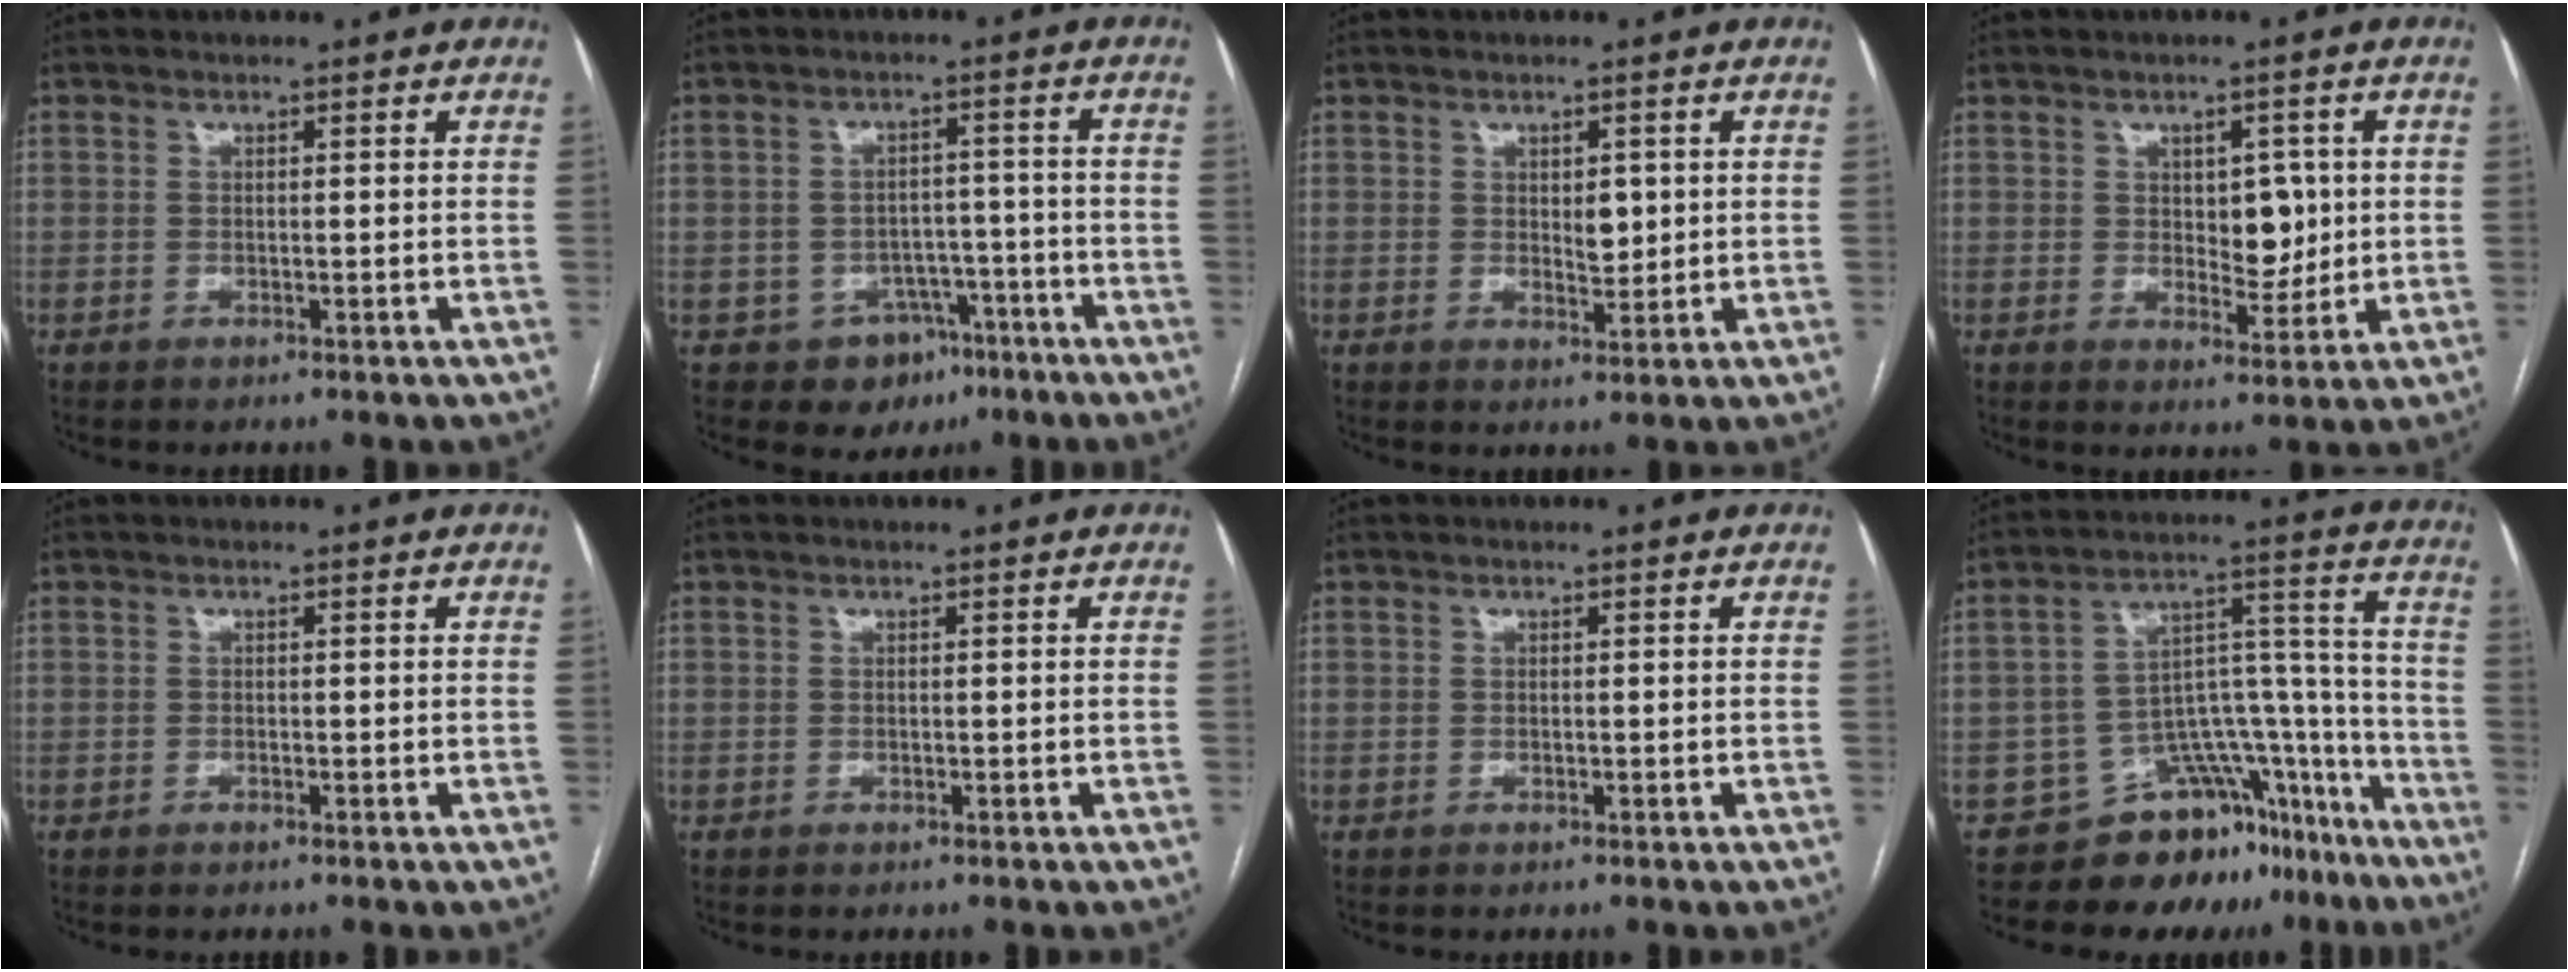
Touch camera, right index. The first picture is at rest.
{"total": 6.9, "force": [-3.5, 5.7, 1.5], "torque": [-0.006, 0.021, -0.039]}
{"total": 2.9, "force": [0.6, 1.6, 2.4], "torque": [-0.032, -0.004, 0.012]}
{"total": 5.3, "force": [0.8, 3.1, 4.3], "torque": [-0.051, 0.002, 0.019]}
{"total": 0.0}
{"total": 0.0}
{"total": 0.0}
{"total": 15.4, "force": [-12.6, 7.7, 4.4], "torque": [-0.020, 0.088, -0.182]}